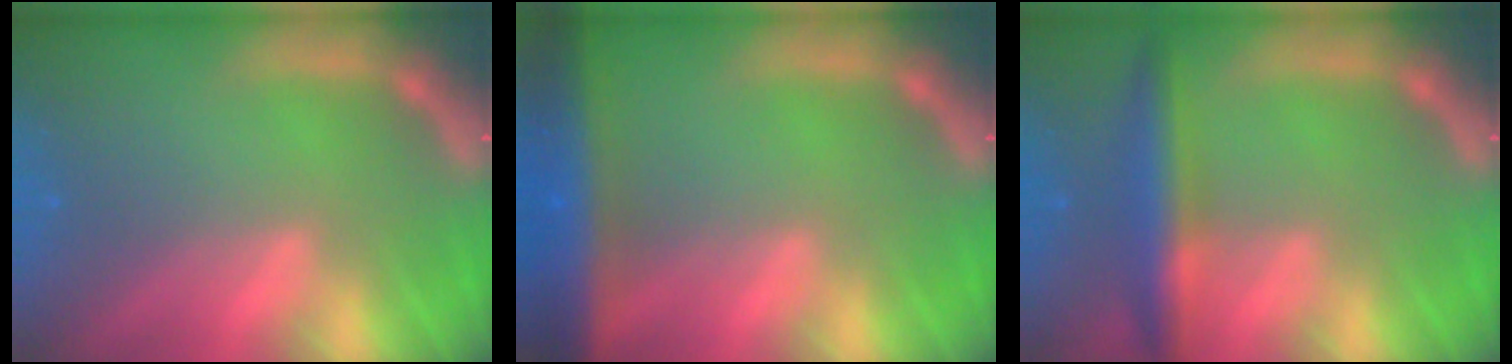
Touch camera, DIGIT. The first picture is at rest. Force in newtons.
{"total": 9.0}
{"total": 5.0}